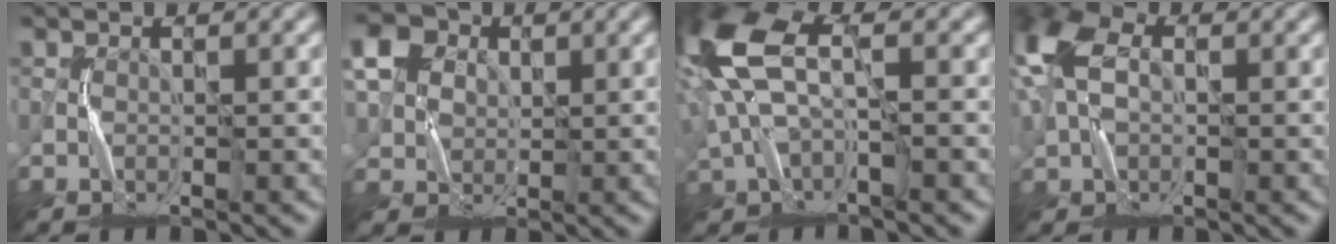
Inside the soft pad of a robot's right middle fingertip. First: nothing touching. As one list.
[{"total": 4.7, "force": [2.0, 3.8, 1.7], "torque": [-0.045, 0.009, 0.034]}, {"total": 9.4, "force": [1.3, 5.0, 7.8], "torque": [-0.190, 0.014, 0.016]}, {"total": 7.6, "force": [1.6, 5.3, 5.3], "torque": [-0.130, 0.014, 0.020]}]